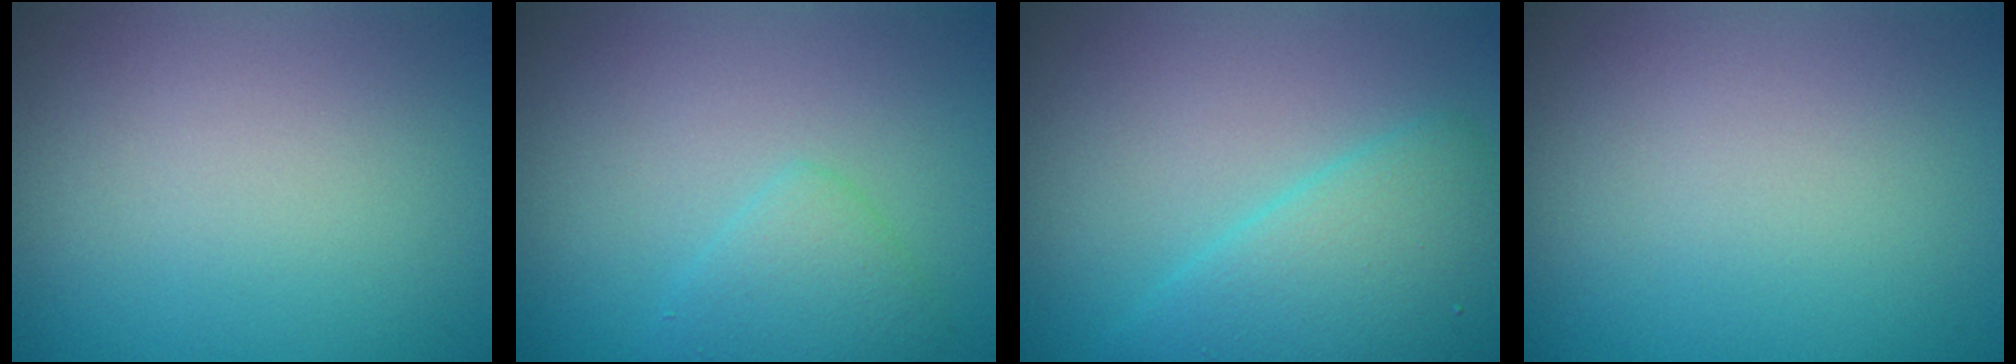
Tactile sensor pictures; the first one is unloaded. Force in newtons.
{"total": 2.1, "press": 2.1, "slide": 0.0}
{"total": 5.3, "press": 5.3, "slide": 0.2}
{"total": 0.0}